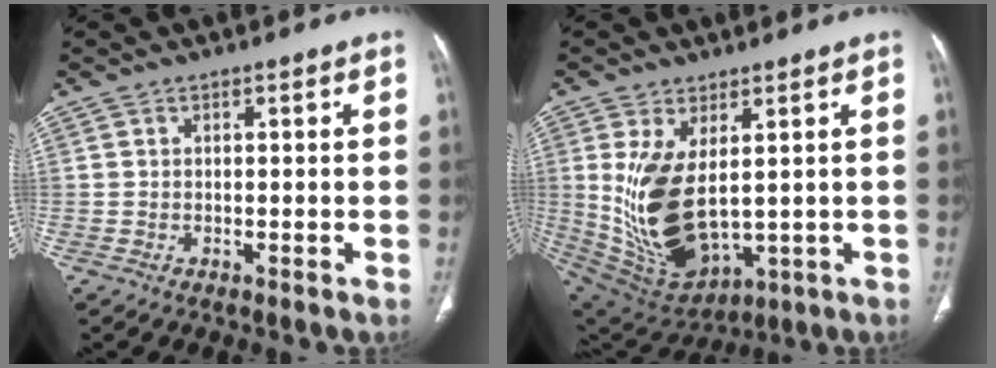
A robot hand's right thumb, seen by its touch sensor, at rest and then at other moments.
{"total": 15.2, "force": [1.6, 7.8, 12.9], "torque": [-0.243, -0.021, 0.064]}